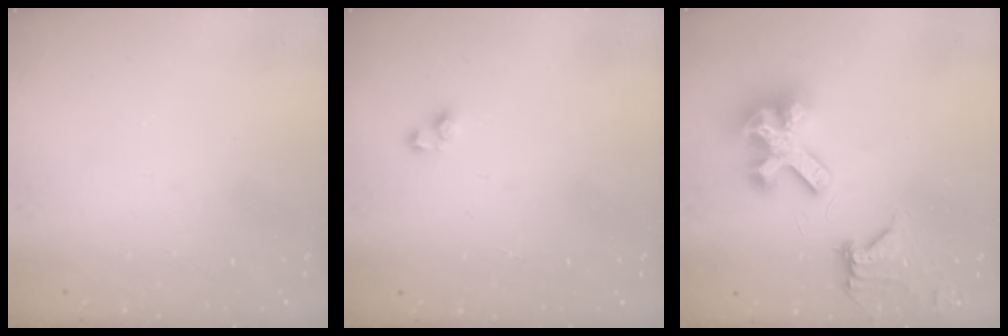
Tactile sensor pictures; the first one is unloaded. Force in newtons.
{"total": 2.9, "press": 2.9, "slide": 0.3}
{"total": 15.6, "press": 15.4, "slide": 2.1}